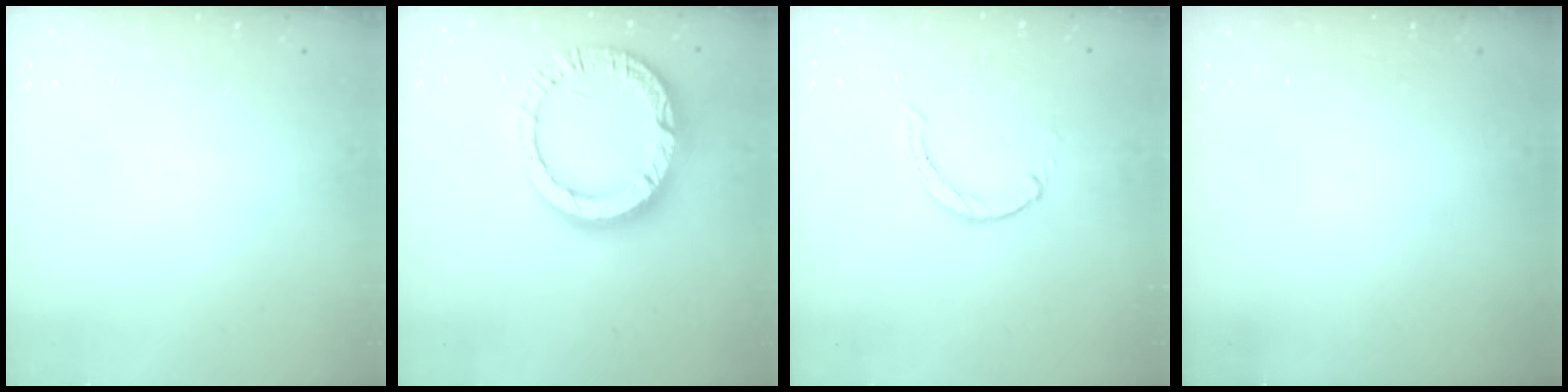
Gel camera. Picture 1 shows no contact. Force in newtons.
{"total": 14.0, "press": 14.0, "slide": 1.3}
{"total": 0.0}
{"total": 0.0}